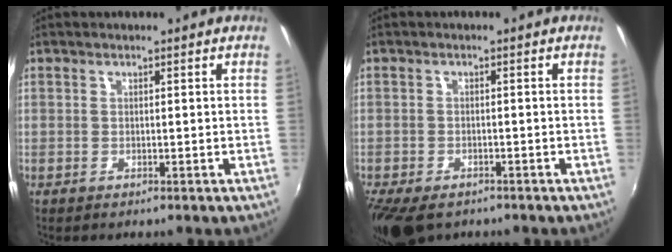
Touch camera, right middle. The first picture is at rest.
{"total": 8.3, "force": [-6.0, 3.9, 4.2], "torque": [-0.105, -0.031, -0.102]}